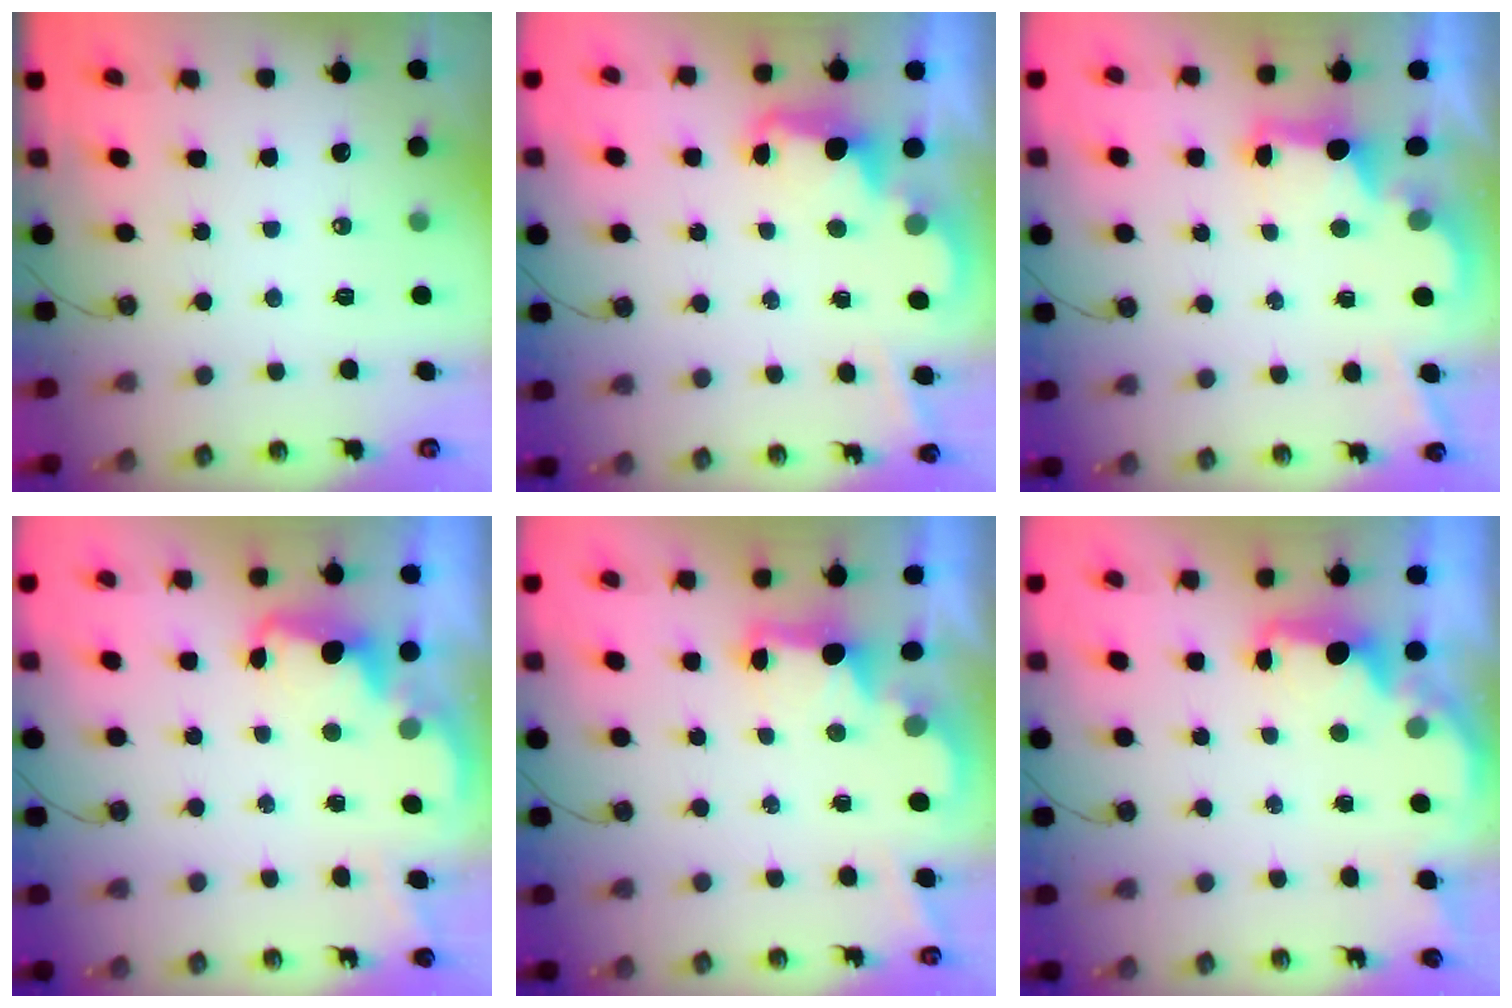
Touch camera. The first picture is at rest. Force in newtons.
{"total": 2.5, "press": 2.4, "slide": 0.5}
{"total": 2.6, "press": 2.5, "slide": 0.9}
{"total": 2.5, "press": 2.4, "slide": 0.5}
{"total": 2.3, "press": 2.1, "slide": 0.8}
{"total": 2.3, "press": 2.2, "slide": 0.8}